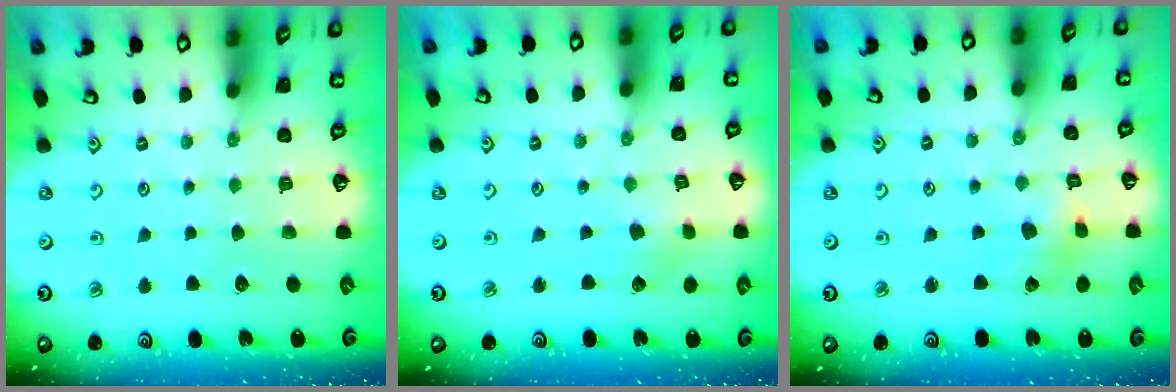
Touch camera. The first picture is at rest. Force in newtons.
{"total": 2.1, "press": 2.1, "slide": 0.3}
{"total": 2.2, "press": 2.2, "slide": 0.4}